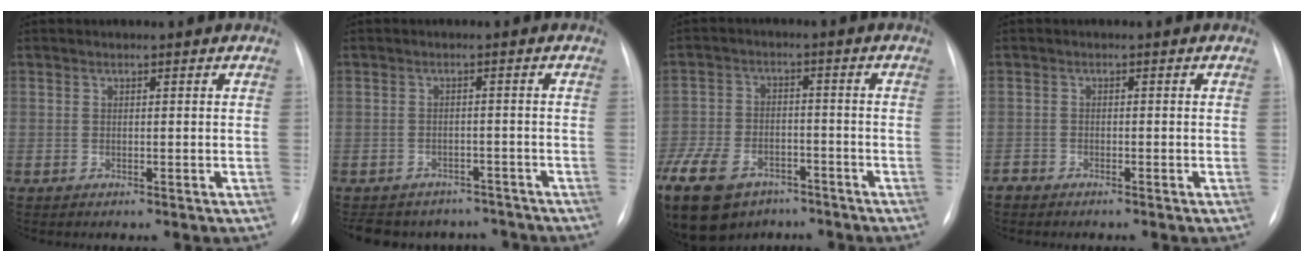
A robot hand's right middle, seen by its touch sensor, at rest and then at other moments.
{"total": 11.5, "force": [-10.1, 5.2, 1.8], "torque": [-0.031, 0.017, -0.117]}
{"total": 23.2, "force": [-14.1, 14.4, 11.5], "torque": [-0.353, -0.029, -0.224]}
{"total": 1.3, "force": [-1.2, 0.3, 0.0], "torque": [-0.002, -0.001, -0.024]}